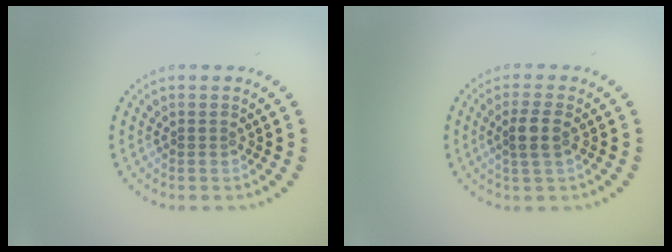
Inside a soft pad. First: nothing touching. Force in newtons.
{"total": 2.2, "press": 2.0, "slide": 1.0}